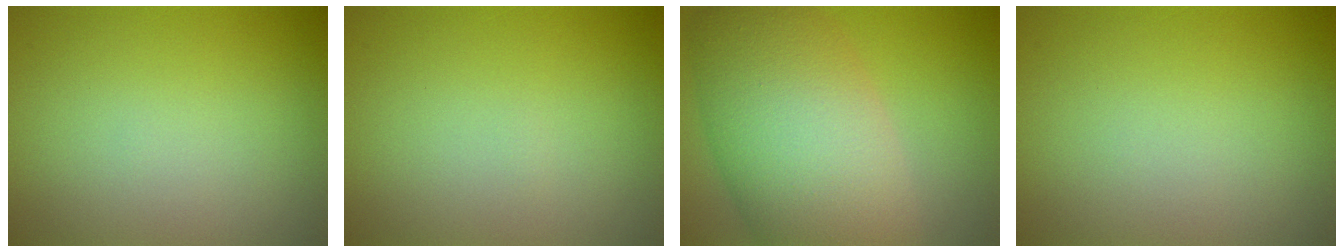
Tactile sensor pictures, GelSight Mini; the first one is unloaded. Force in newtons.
{"total": 0.0}
{"total": 12.1, "press": 12.1, "slide": 0.5}
{"total": 0.0}